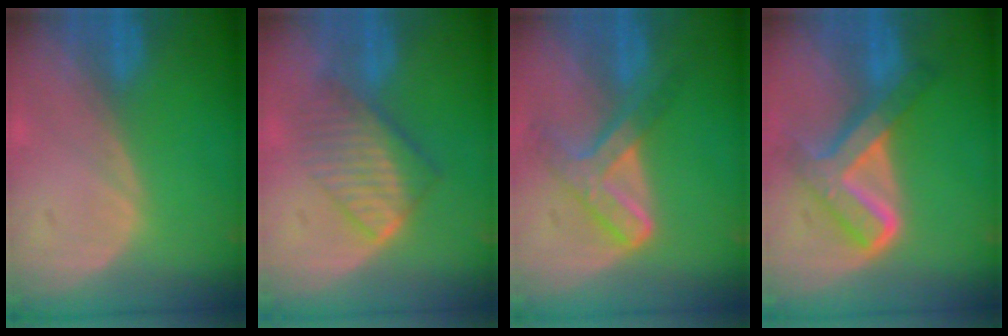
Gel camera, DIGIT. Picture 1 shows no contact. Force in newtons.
{"total": 6.6, "press": 6.3, "slide": 1.9}
{"total": 7.3, "press": 6.1, "slide": 3.9}
{"total": 8.1, "press": 8.1, "slide": 0.8}